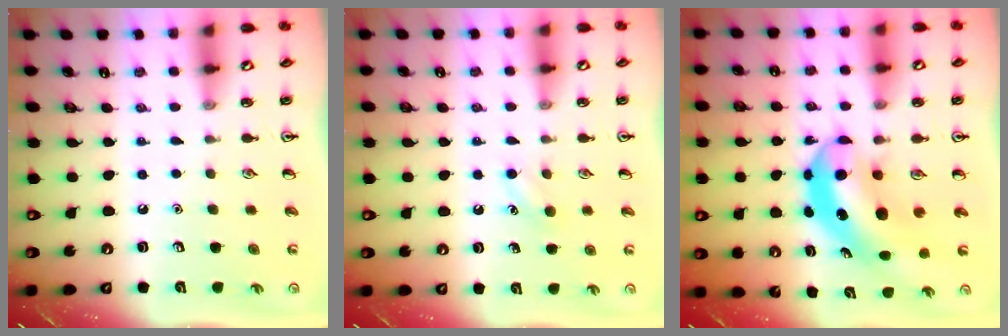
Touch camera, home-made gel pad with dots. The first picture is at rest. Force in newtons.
{"total": 5.2, "press": 4.9, "slide": 1.5}
{"total": 7.3, "press": 7.0, "slide": 2.1}